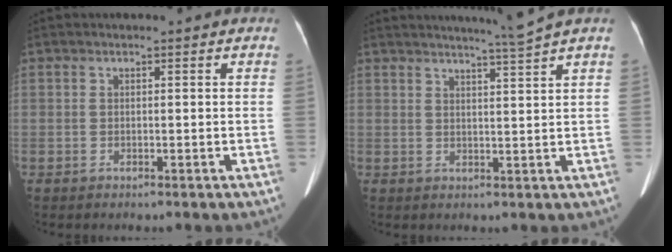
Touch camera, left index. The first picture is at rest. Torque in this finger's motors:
{"motor_torque": [0.09, -0.26, -0.07, 0.00]}